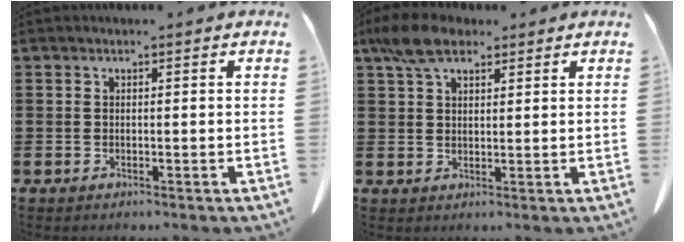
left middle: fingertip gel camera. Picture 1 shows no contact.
{"total": 6.0, "force": [4.1, 2.9, 3.3], "torque": [-0.080, 0.003, 0.078]}